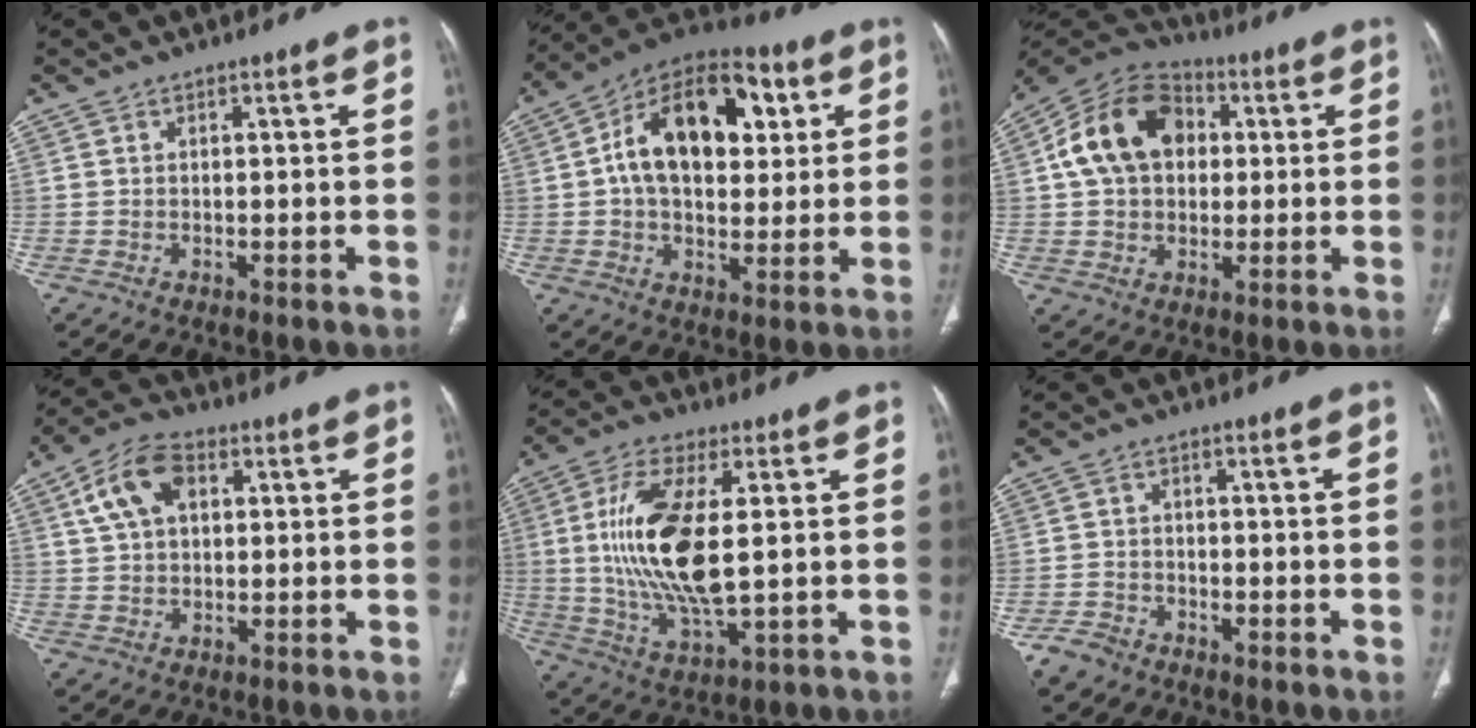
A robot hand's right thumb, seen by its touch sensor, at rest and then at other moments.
{"total": 20.5, "force": [4.8, 12.4, 15.6], "torque": [-0.213, 0.013, 0.067]}
{"total": 15.8, "force": [2.9, 11.8, 10.2], "torque": [-0.160, 0.020, 0.040]}
{"total": 9.6, "force": [3.2, 6.0, 6.8], "torque": [-0.123, 0.014, 0.053]}
{"total": 17.2, "force": [1.7, 6.5, 15.8], "torque": [-0.323, -0.015, 0.037]}
{"total": 3.7, "force": [-2.6, 2.4, 0.9], "torque": [-0.015, 0.012, -0.048]}